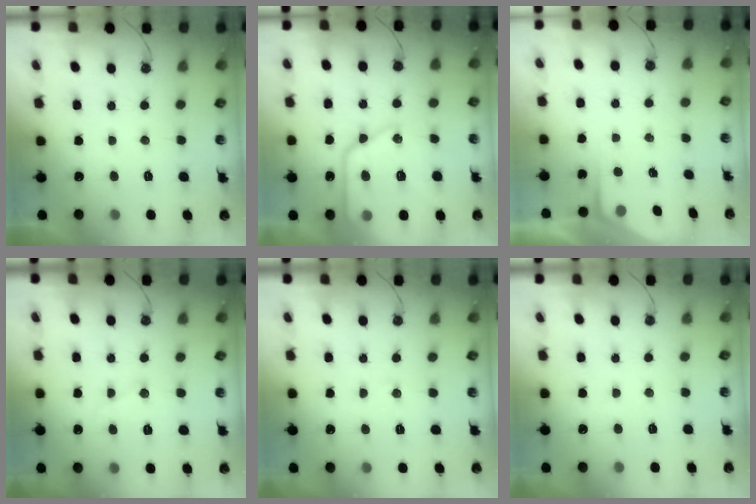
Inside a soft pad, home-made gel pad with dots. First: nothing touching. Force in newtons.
{"total": 20.4, "press": 20.4, "slide": 1.7}
{"total": 2.7, "press": 2.7, "slide": 0.4}
{"total": 7.3, "press": 7.3, "slide": 0.6}
{"total": 5.8, "press": 5.8, "slide": 0.6}
{"total": 3.9, "press": 3.9, "slide": 0.5}